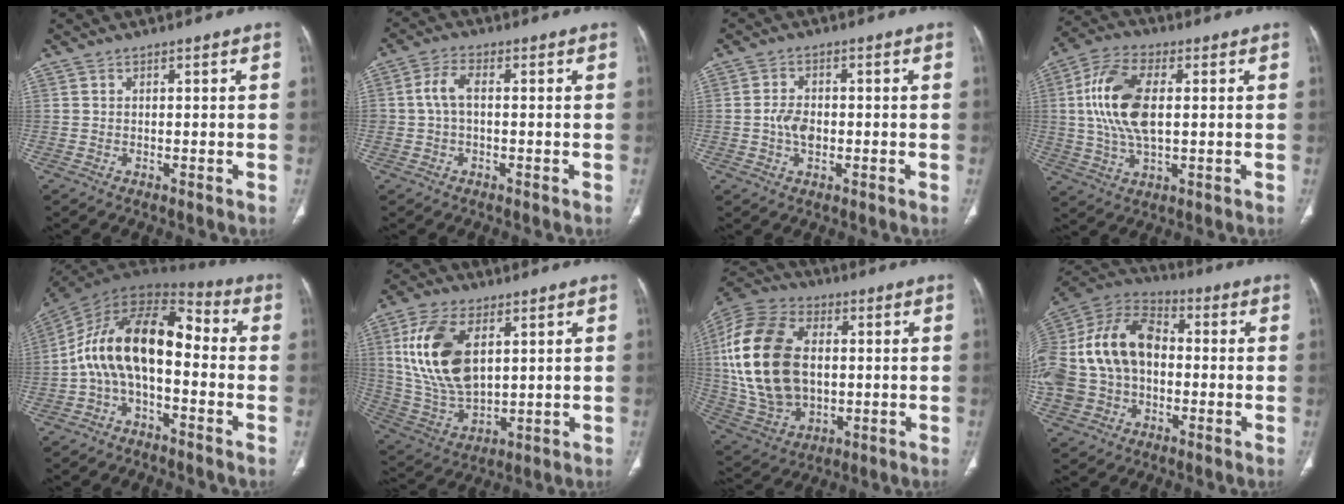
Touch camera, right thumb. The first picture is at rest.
{"total": 4.4, "force": [0.0, 2.6, 3.6], "torque": [-0.076, 0.013, -0.003]}
{"total": 4.3, "force": [-0.7, 2.8, 3.2], "torque": [-0.055, 0.007, -0.014]}
{"total": 14.0, "force": [1.6, 7.2, 11.9], "torque": [-0.248, 0.010, 0.029]}
{"total": 16.6, "force": [-1.8, 8.9, 13.9], "torque": [-0.229, 0.072, -0.045]}
{"total": 17.3, "force": [4.9, 9.6, 13.5], "torque": [-0.265, -0.015, 0.104]}
{"total": 24.3, "force": [1.9, 16.0, 18.1], "torque": [-0.368, 0.002, 0.047]}
{"total": 21.5, "force": [-0.5, 15.6, 14.8], "torque": [-0.306, 0.039, -0.010]}